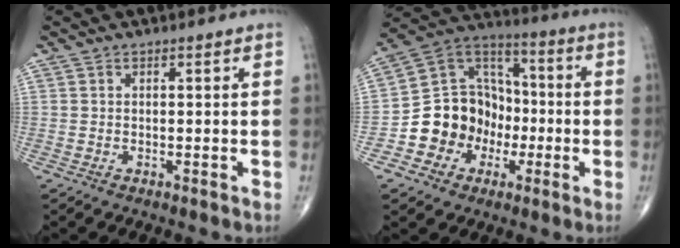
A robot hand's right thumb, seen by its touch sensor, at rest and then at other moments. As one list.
[{"total": 14.7, "force": [-4.2, 12.9, 5.7], "torque": [-0.038, 0.072, -0.075]}]